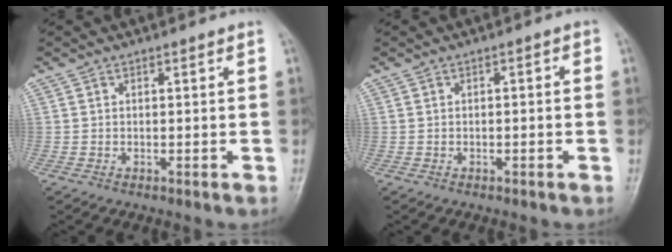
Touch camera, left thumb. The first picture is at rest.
{"total": 1.2, "force": [-0.3, 0.4, 1.1], "torque": [-0.020, 0.013, -0.004]}